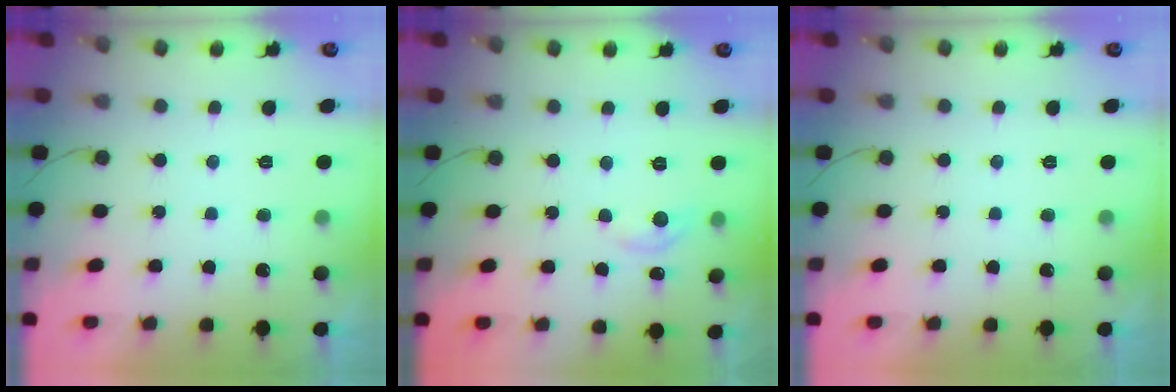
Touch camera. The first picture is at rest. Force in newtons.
{"total": 5.1, "press": 5.1, "slide": 0.7}
{"total": 0.0}